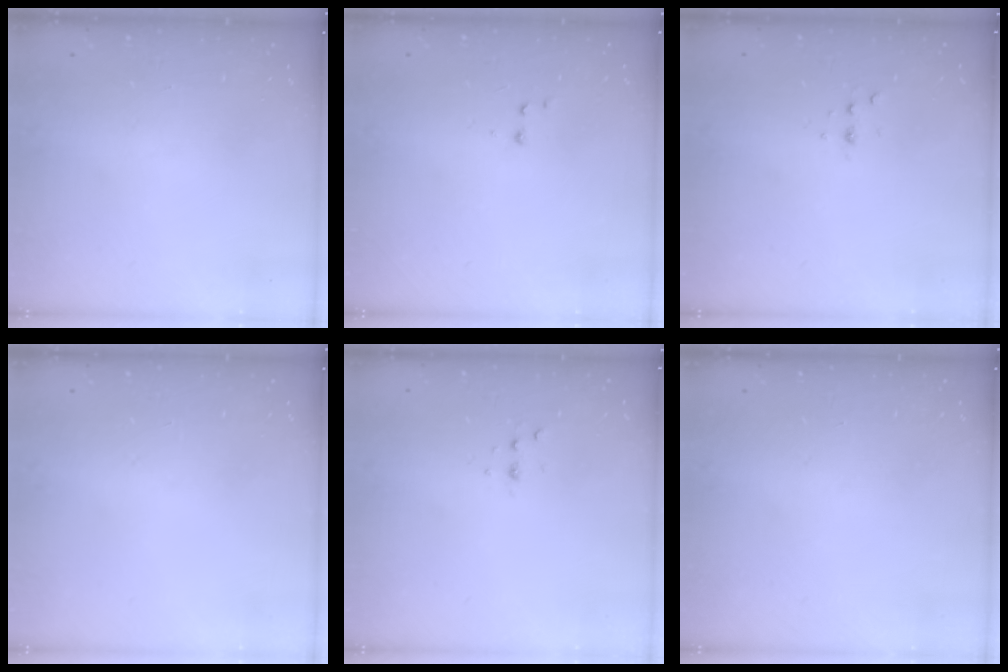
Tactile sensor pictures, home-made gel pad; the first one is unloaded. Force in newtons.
{"total": 2.6, "press": 2.5, "slide": 0.6}
{"total": 2.8, "press": 2.8, "slide": 0.7}
{"total": 0.0}
{"total": 2.8, "press": 2.8, "slide": 0.7}
{"total": 0.0}